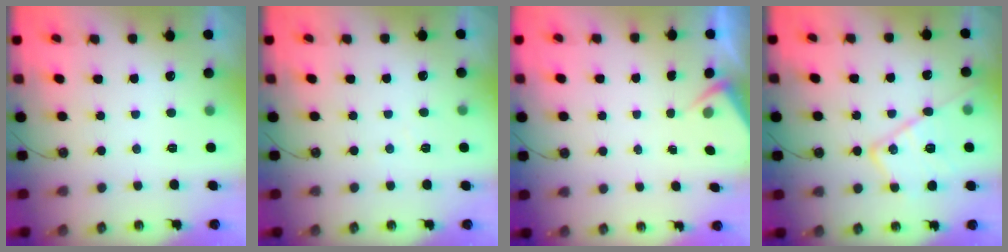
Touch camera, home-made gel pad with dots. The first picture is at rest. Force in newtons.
{"total": 2.9, "press": 2.9, "slide": 0.5}
{"total": 2.4, "press": 2.4, "slide": 0.4}
{"total": 16.1, "press": 16.0, "slide": 1.2}